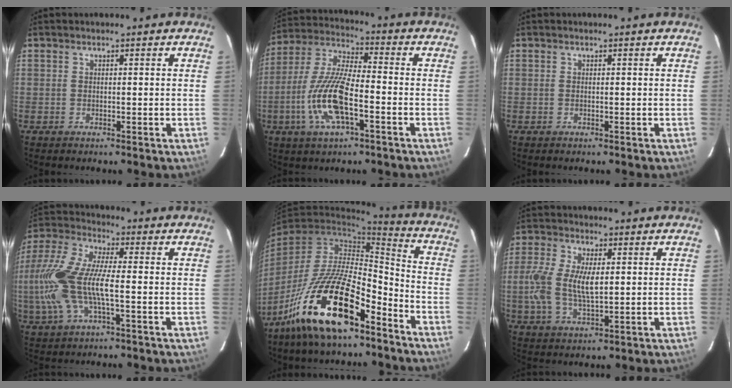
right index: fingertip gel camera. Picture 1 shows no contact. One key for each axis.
{"total": 13.8, "fx": -4.7, "fy": 3.9, "fz": 12.4, "tx": -0.264, "ty": -0.004, "tz": -0.094}
{"total": 0.0}
{"total": 16.3, "fx": -2.7, "fy": 5.2, "fz": 15.2, "tx": -0.315, "ty": -0.001, "tz": -0.057}
{"total": 20.3, "fx": -13.2, "fy": 6.7, "fz": 14.0, "tx": -0.261, "ty": -0.002, "tz": -0.234}
{"total": 9.7, "fx": 0.3, "fy": 4.3, "fz": 8.7, "tx": -0.185, "ty": 0.001, "tz": 0.004}